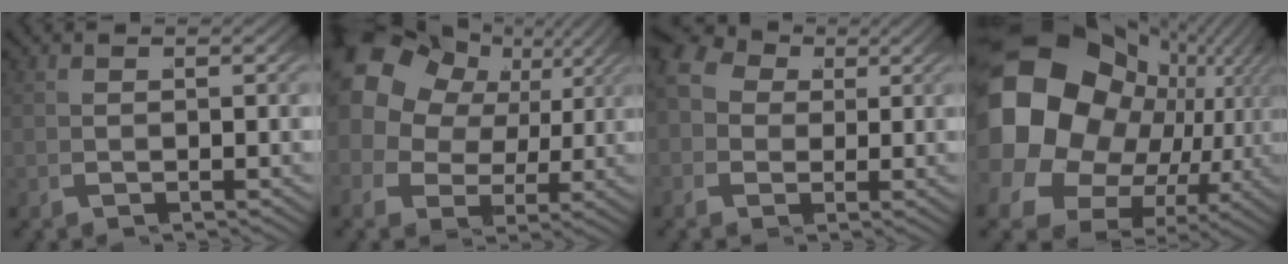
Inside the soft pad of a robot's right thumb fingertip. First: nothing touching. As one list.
[{"total": 13.6, "force": [4.6, 10.0, 7.9], "torque": [-0.158, 0.012, 0.063]}, {"total": 8.3, "force": [2.2, 6.7, 4.4], "torque": [-0.075, 0.013, 0.018]}, {"total": 25.1, "force": [1.5, 19.1, 16.2], "torque": [-0.309, -0.039, 0.025]}]